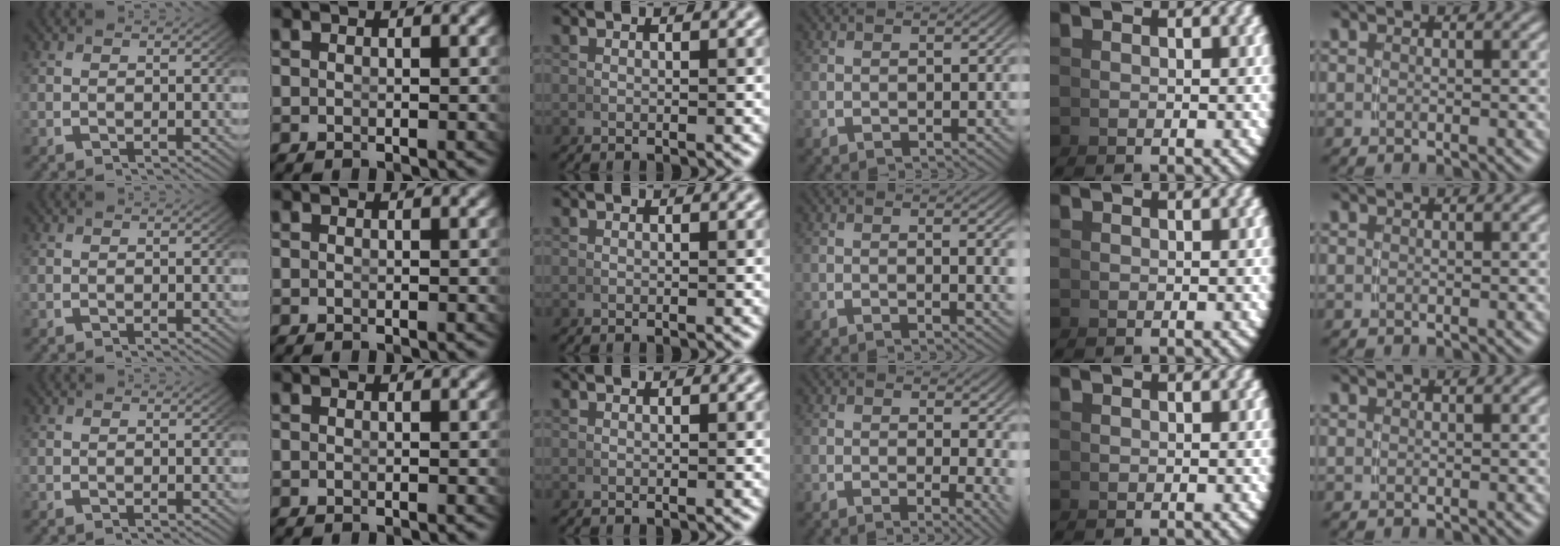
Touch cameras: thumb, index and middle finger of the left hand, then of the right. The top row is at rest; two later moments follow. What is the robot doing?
{"motion": "lift_and_place", "object": "dispenser bottle"}